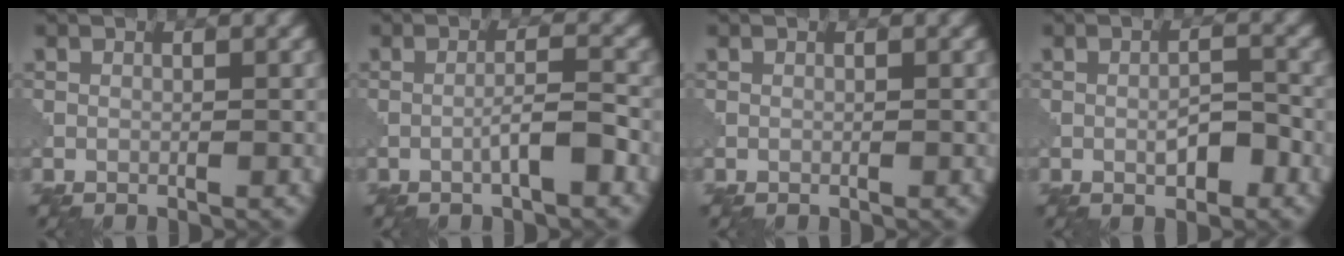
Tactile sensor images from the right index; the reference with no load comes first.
{"total": 2.7, "force": [-1.2, 0.2, 2.5], "torque": [-0.040, 0.011, -0.023]}
{"total": 0.0}
{"total": 2.7, "force": [-1.0, 1.0, 2.3], "torque": [-0.038, 0.002, -0.017]}